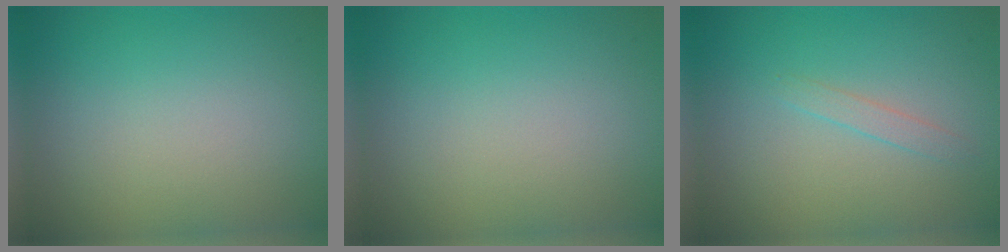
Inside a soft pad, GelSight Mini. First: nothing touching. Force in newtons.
{"total": 0.0}
{"total": 0.9, "press": 0.9, "slide": 0.2}